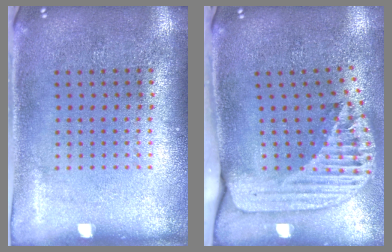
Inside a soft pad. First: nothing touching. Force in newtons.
{"total": 2.5, "press": 1.7, "slide": 1.9}